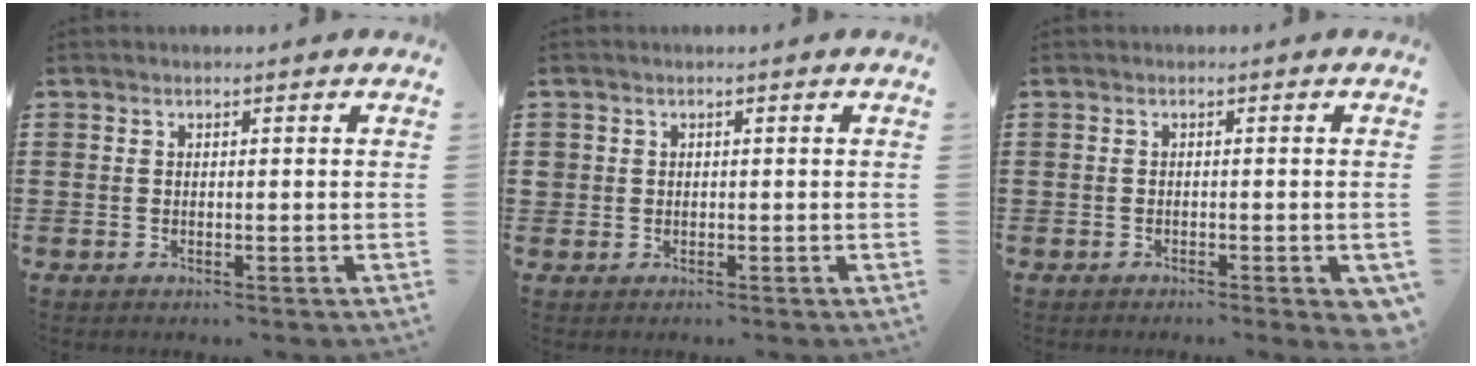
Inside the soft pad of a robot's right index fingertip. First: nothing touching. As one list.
[{"total": 1.1, "force": [-0.1, 1.1, 0.1], "torque": [-0.005, 0.004, -0.003]}, {"total": 1.2, "force": [-0.9, 0.1, 0.8], "torque": [-0.014, -0.002, -0.016]}]